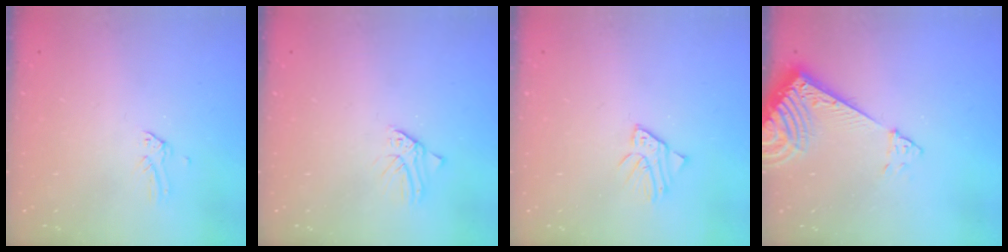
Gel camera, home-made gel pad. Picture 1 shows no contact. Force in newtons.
{"total": 0.0}
{"total": 2.8, "press": 2.8, "slide": 0.3}
{"total": 9.0, "press": 8.9, "slide": 1.1}